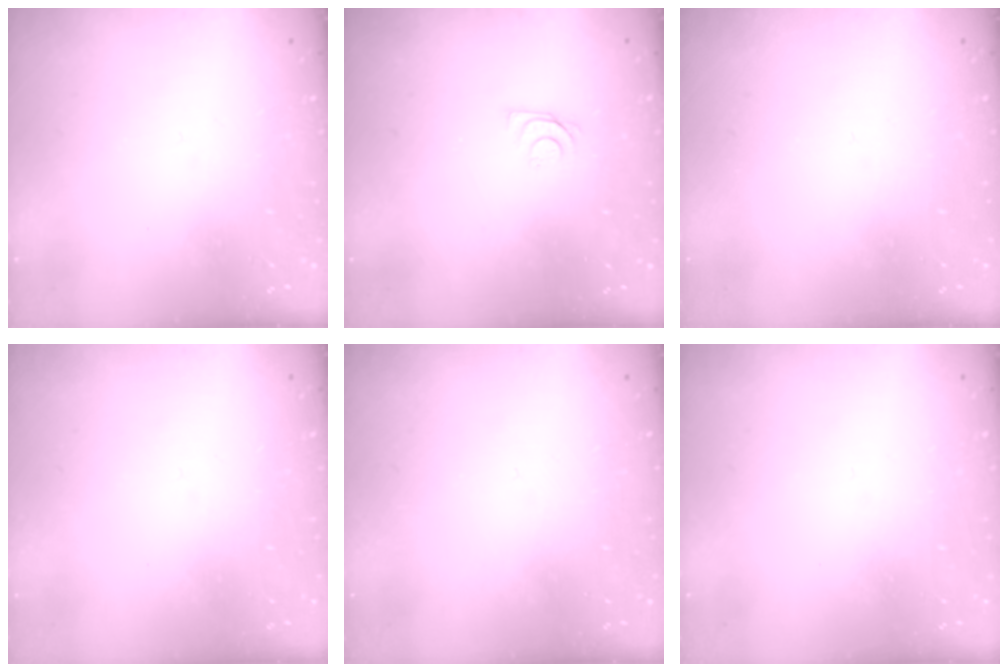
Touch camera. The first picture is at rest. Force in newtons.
{"total": 5.7, "press": 5.7, "slide": 0.5}
{"total": 0.0}
{"total": 0.0}
{"total": 0.0}
{"total": 0.0}